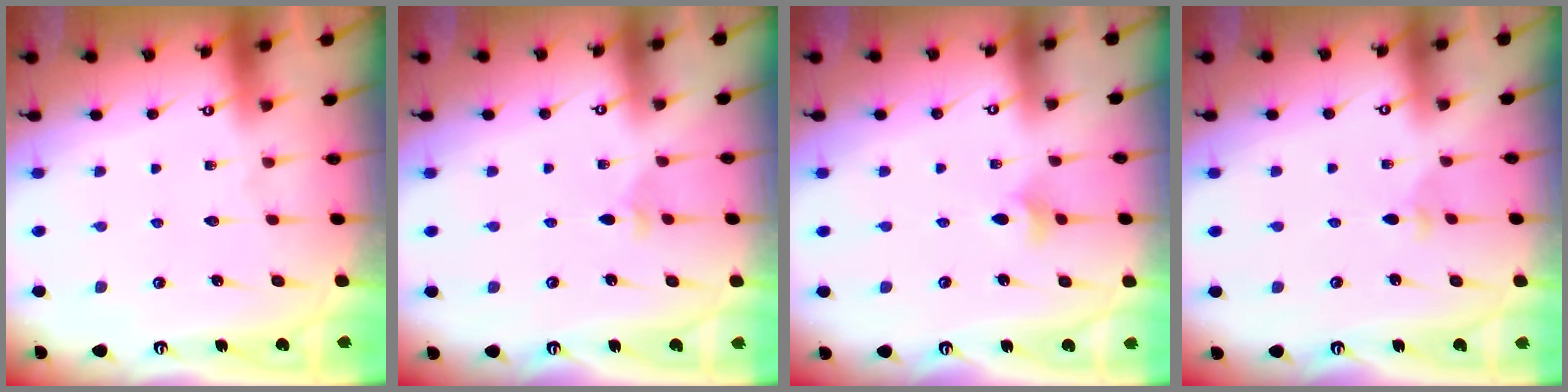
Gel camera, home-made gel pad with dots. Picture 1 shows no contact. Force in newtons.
{"total": 2.5, "press": 2.5, "slide": 0.6}
{"total": 3.8, "press": 3.6, "slide": 1.1}
{"total": 2.9, "press": 2.8, "slide": 0.6}